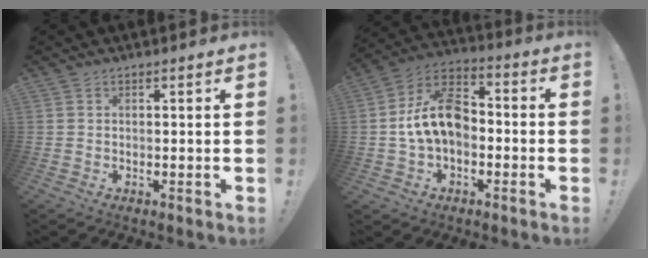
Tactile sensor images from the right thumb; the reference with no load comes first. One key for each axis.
{"total": 14.7, "fx": -0.9, "fy": 9.9, "fz": 10.8, "tx": -0.197, "ty": 0.023, "tz": -0.014}